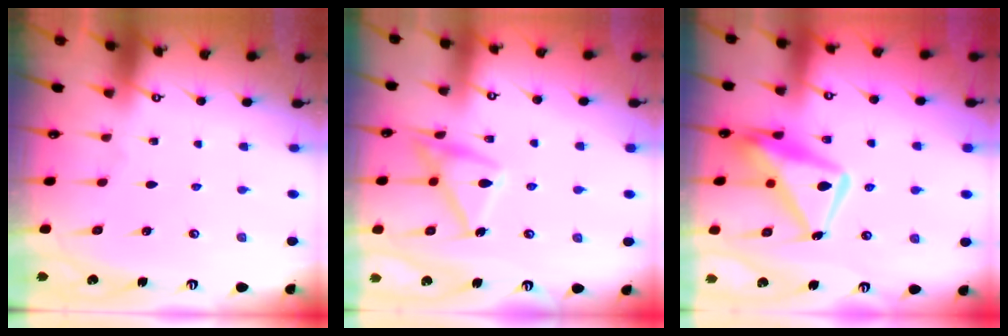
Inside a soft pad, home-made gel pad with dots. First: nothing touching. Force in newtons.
{"total": 16.5, "press": 16.5, "slide": 1.1}
{"total": 17.0, "press": 16.9, "slide": 1.5}